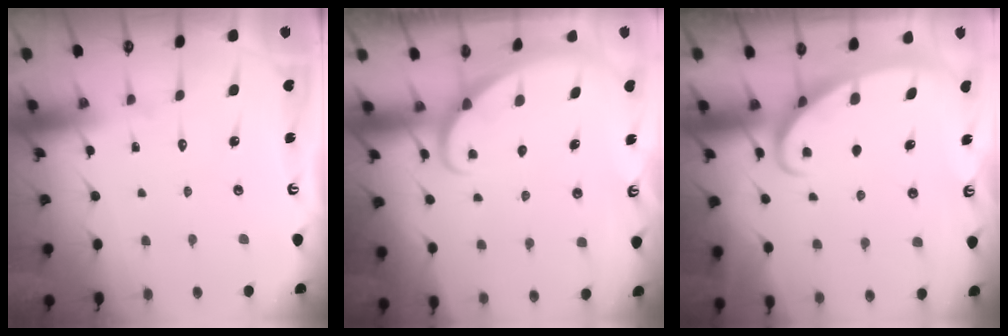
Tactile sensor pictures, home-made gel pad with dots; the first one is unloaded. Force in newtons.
{"total": 1.7, "press": 1.7, "slide": 0.0}
{"total": 2.6, "press": 2.6, "slide": 0.3}